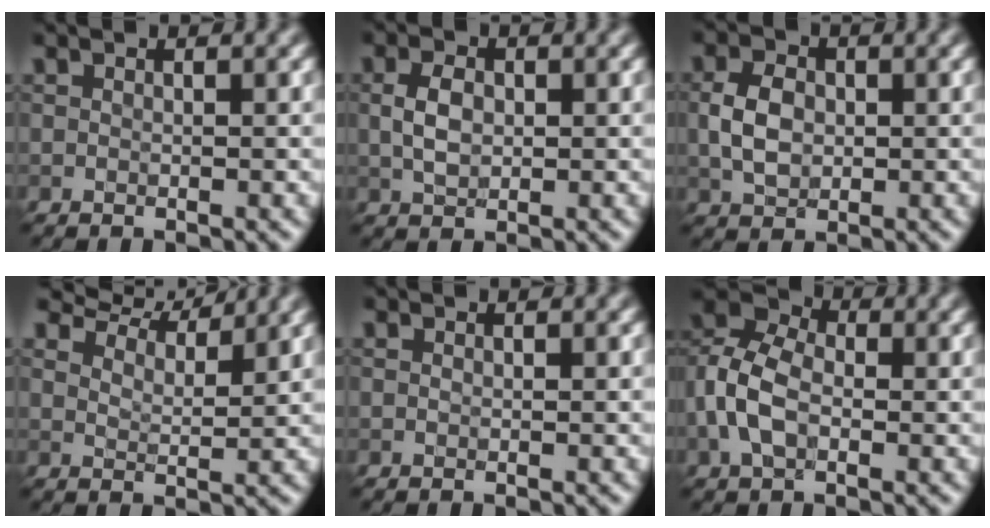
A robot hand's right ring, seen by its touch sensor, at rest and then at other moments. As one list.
[{"total": 2.7, "force": [0.1, 1.8, 2.0], "torque": [-0.045, 0.002, 0.004]}, {"total": 3.6, "force": [-0.1, 2.5, 2.5], "torque": [-0.052, 0.003, -0.006]}, {"total": 7.4, "force": [6.6, 1.9, 2.7], "torque": [-0.056, 0.002, 0.098]}, {"total": 0.0}, {"total": 6.3, "force": [-1.0, 4.1, 4.6], "torque": [-0.105, 0.013, -0.035]}]